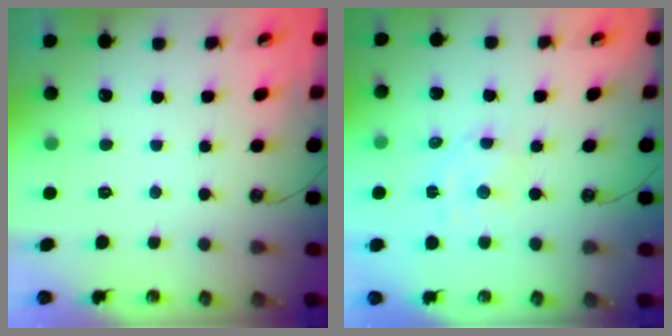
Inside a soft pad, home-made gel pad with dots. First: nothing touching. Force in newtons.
{"total": 3.0, "press": 3.0, "slide": 0.3}